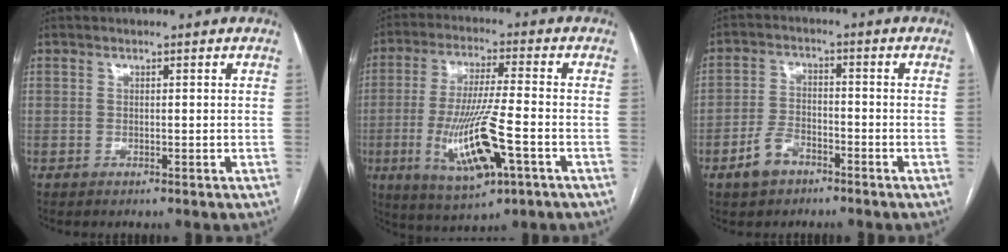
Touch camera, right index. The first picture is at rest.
{"total": 13.5, "force": [-4.2, 1.9, 12.7], "torque": [-0.249, -0.019, -0.068]}
{"total": 5.4, "force": [-3.4, 3.0, 2.9], "torque": [-0.065, 0.007, -0.058]}